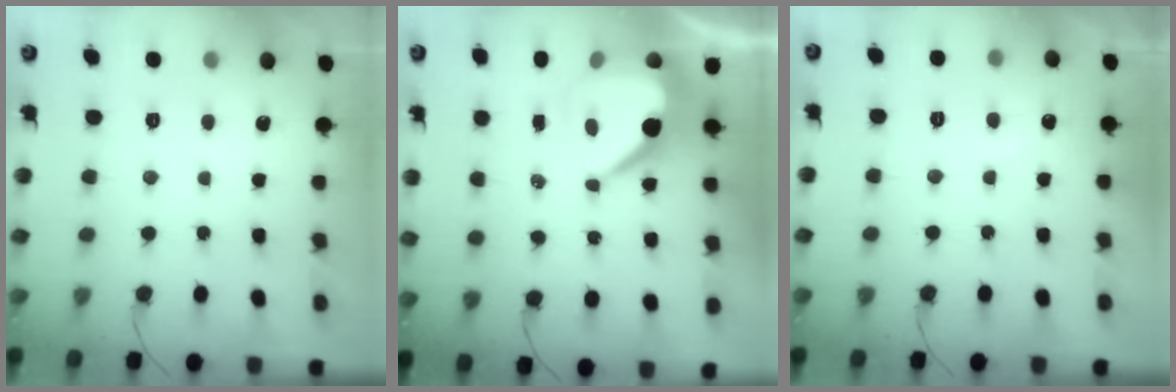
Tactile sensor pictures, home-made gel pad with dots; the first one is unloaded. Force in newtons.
{"total": 10.8, "press": 10.8, "slide": 0.9}
{"total": 1.9, "press": 1.9, "slide": 0.2}